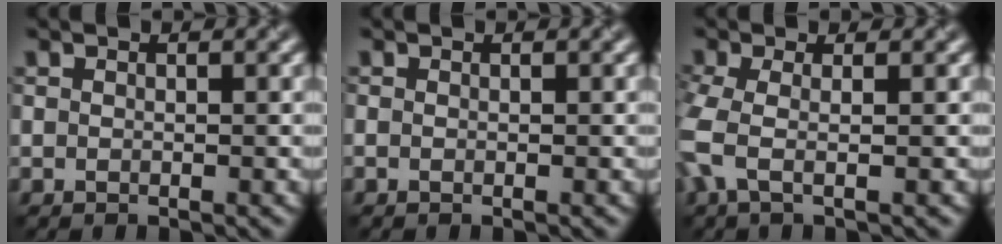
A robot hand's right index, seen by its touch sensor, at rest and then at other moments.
{"total": 0.0}
{"total": 3.3, "force": [-0.8, 1.0, 3.0], "torque": [-0.088, -0.003, -0.023]}